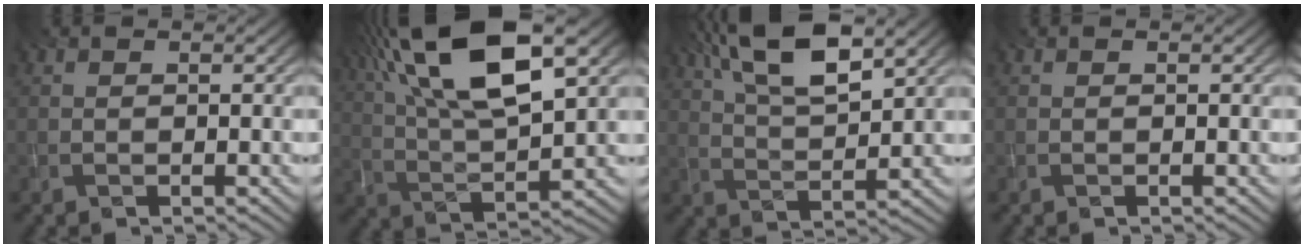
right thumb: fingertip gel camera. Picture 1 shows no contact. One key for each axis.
{"total": 16.8, "fx": 8.3, "fy": 6.0, "fz": 13.3, "tx": -0.286, "ty": 0.025, "tz": 0.148}
{"total": 11.5, "fx": 6.5, "fy": 3.8, "fz": 8.6, "tx": -0.179, "ty": 0.013, "tz": 0.116}
{"total": 0.0}